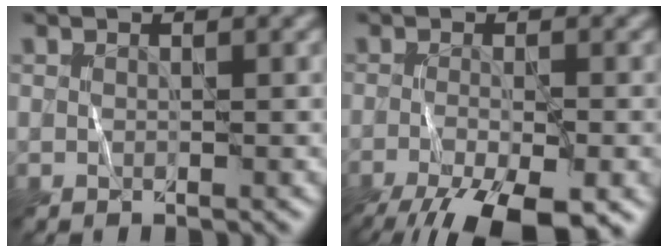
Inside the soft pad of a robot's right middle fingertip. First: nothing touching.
{"total": 10.3, "force": [-6.6, 3.2, 7.3], "torque": [-0.136, -0.041, -0.100]}